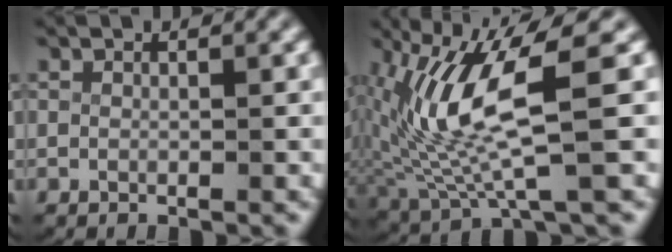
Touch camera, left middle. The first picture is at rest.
{"total": 8.2, "force": [0.6, 3.1, 7.5], "torque": [-0.162, -0.014, 0.022]}